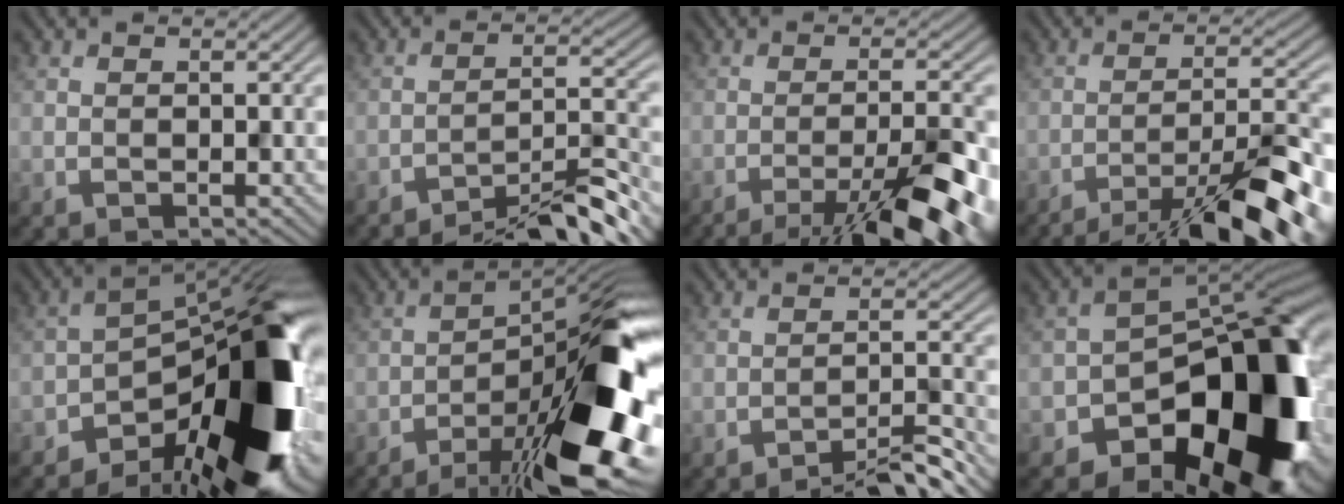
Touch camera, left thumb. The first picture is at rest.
{"total": 7.4, "force": [-6.1, 0.7, 4.1], "torque": [-0.054, 0.024, -0.102]}
{"total": 11.3, "force": [-7.1, 1.5, 8.6], "torque": [-0.135, 0.011, -0.102]}
{"total": 13.1, "force": [-9.5, 2.0, 8.8], "torque": [-0.143, 0.001, -0.134]}
{"total": 18.0, "force": [-8.3, 7.3, 14.2], "torque": [-0.177, -0.007, -0.146]}
{"total": 16.3, "force": [-8.5, 4.5, 13.1], "torque": [-0.175, 0.019, -0.140]}
{"total": 4.6, "force": [-3.9, 0.0, 2.5], "torque": [-0.037, 0.015, -0.065]}
{"total": 19.8, "force": [-8.6, 11.5, 13.6], "torque": [-0.159, -0.017, -0.128]}